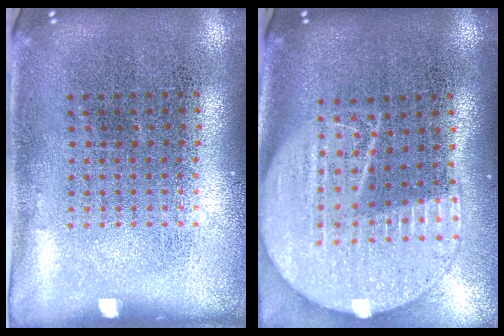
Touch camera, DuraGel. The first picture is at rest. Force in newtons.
{"total": 2.1, "press": 1.9, "slide": 1.0}